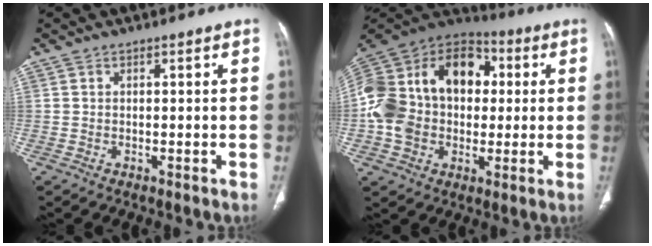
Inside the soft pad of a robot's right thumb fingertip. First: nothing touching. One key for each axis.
{"total": 26.0, "fx": 1.9, "fy": 18.9, "fz": 17.7, "tx": -0.343, "ty": 0.046, "tz": 0.033}